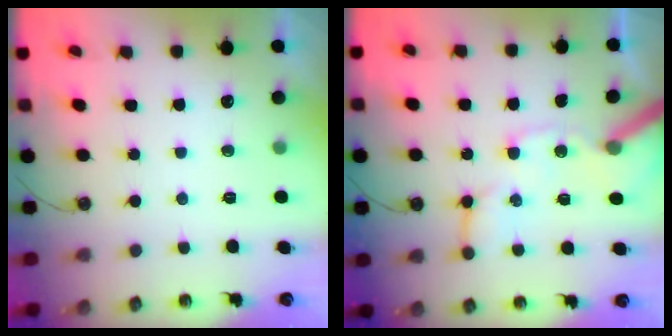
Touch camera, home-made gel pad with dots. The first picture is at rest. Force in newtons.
{"total": 13.6, "press": 13.5, "slide": 1.8}